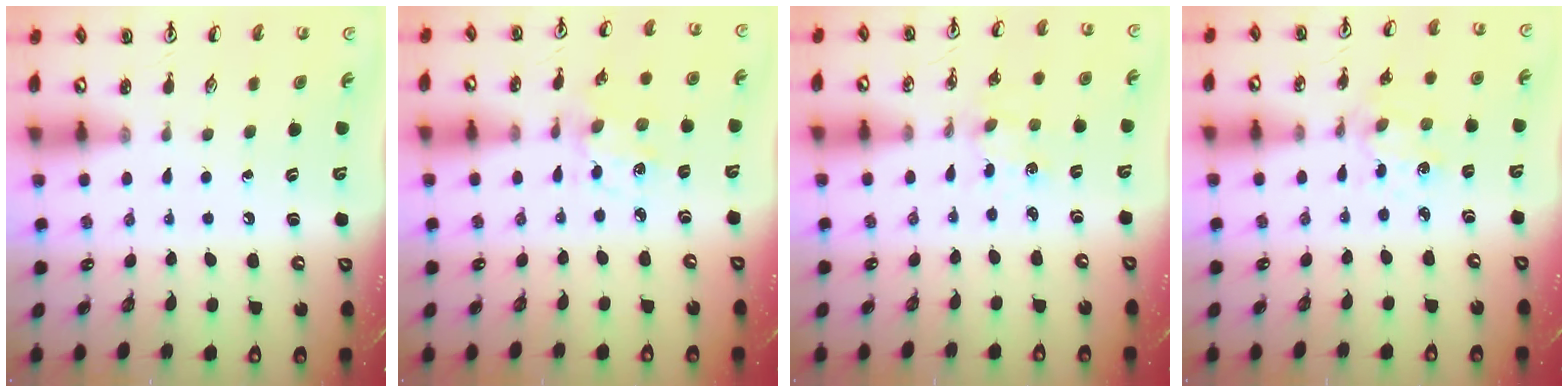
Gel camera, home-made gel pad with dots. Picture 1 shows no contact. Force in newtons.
{"total": 2.7, "press": 2.6, "slide": 0.8}
{"total": 1.2, "press": 1.2, "slide": 0.2}
{"total": 2.0, "press": 2.0, "slide": 0.3}